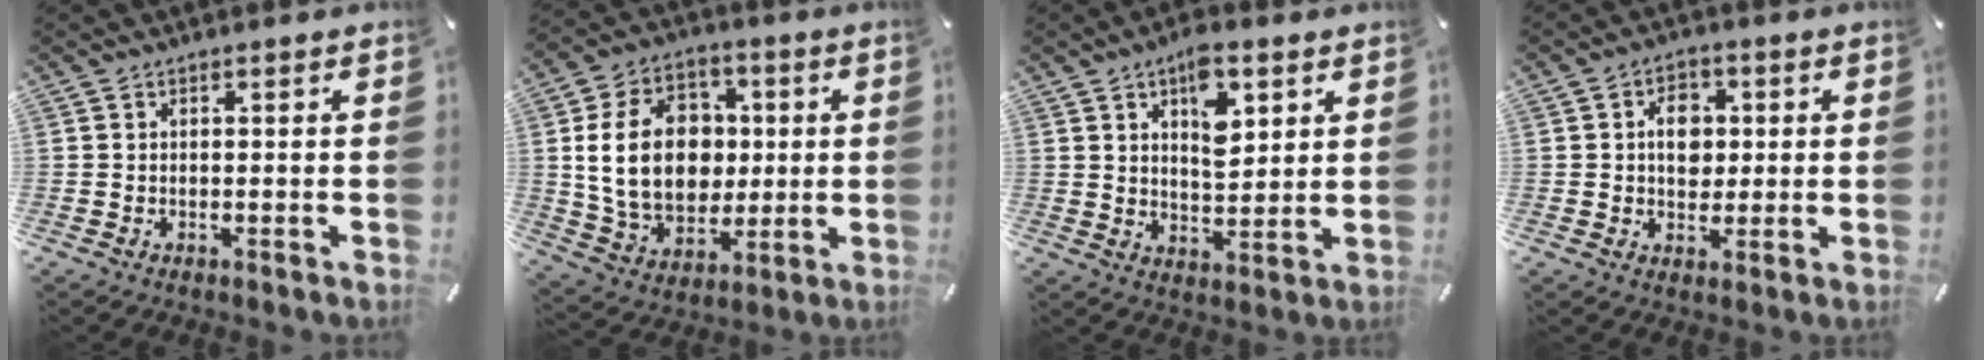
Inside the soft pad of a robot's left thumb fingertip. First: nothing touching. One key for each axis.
{"total": 18.5, "fx": 1.4, "fy": 14.3, "fz": 11.7, "tx": -0.227, "ty": 0.007, "tz": 0.027}
{"total": 9.9, "fx": 4.9, "fy": 5.2, "fz": 6.9, "tx": -0.090, "ty": -0.022, "tz": 0.079}
{"total": 7.0, "fx": 0.7, "fy": 5.4, "fz": 4.3, "tx": -0.060, "ty": 0.002, "tz": 0.007}